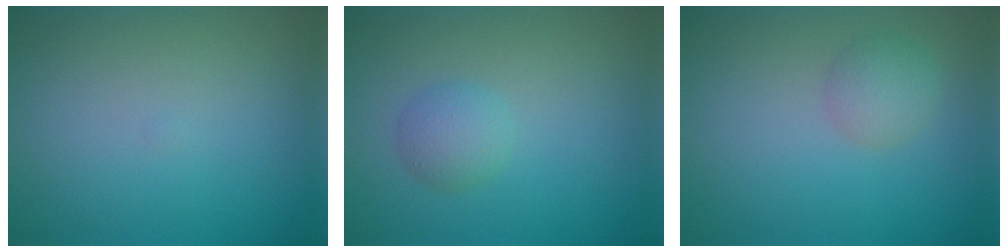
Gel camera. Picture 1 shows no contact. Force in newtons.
{"total": 1.9, "press": 1.9, "slide": 0.0}
{"total": 2.1, "press": 2.1, "slide": 0.1}